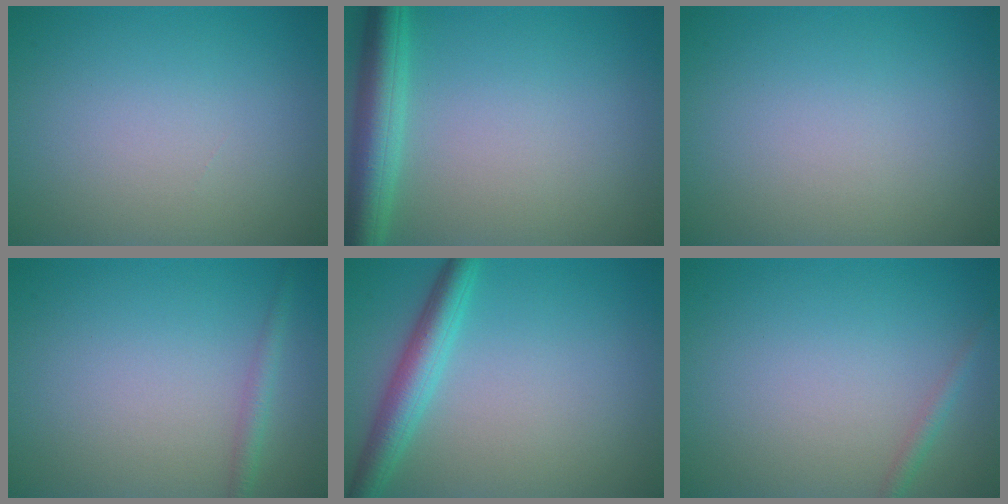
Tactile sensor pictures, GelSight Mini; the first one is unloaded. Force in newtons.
{"total": 4.8, "press": 4.8, "slide": 0.2}
{"total": 0.0}
{"total": 1.4, "press": 1.4, "slide": 0.0}
{"total": 3.7, "press": 3.7, "slide": 0.2}
{"total": 1.1, "press": 1.1, "slide": 0.1}